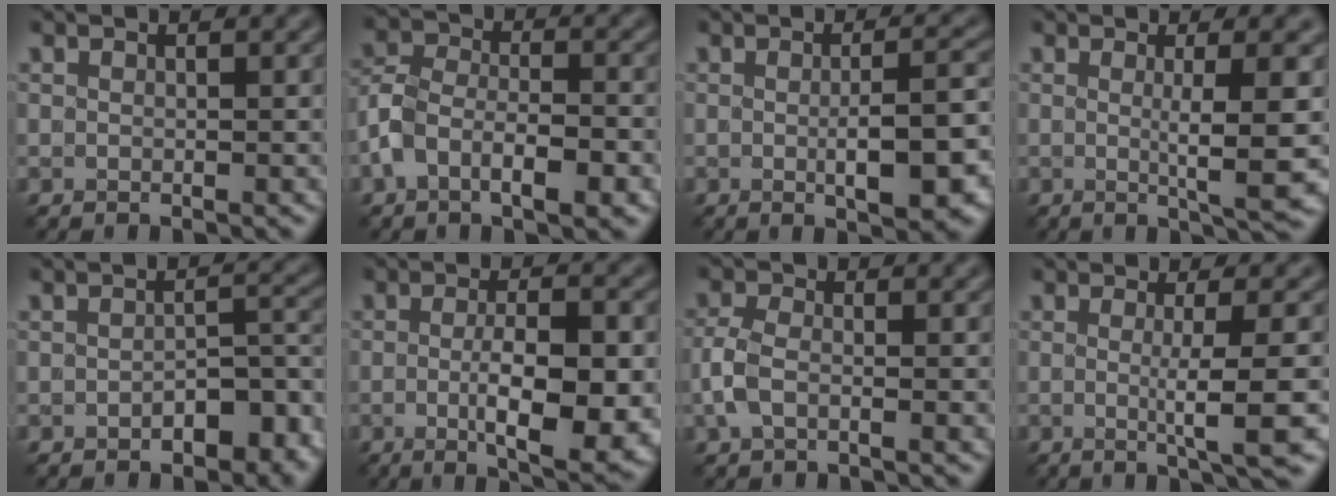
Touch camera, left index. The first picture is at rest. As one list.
[{"total": 5.8, "force": [-2.6, 2.7, 4.4], "torque": [-0.080, 0.008, -0.051]}, {"total": 6.5, "force": [-0.9, 1.7, 6.2], "torque": [-0.086, -0.007, -0.004]}, {"total": 5.9, "force": [-0.1, 0.9, 5.8], "torque": [-0.085, -0.006, 0.003]}, {"total": 4.9, "force": [-2.5, 2.1, 3.7], "torque": [-0.050, 0.005, -0.031]}, {"total": 8.8, "force": [-1.6, 2.6, 8.3], "torque": [-0.127, -0.015, -0.016]}, {"total": 2.9, "force": [-0.9, 1.4, 2.4], "torque": [-0.060, 0.003, -0.022]}, {"total": 5.4, "force": [-0.5, 0.9, 5.4], "torque": [-0.079, -0.007, -0.006]}]